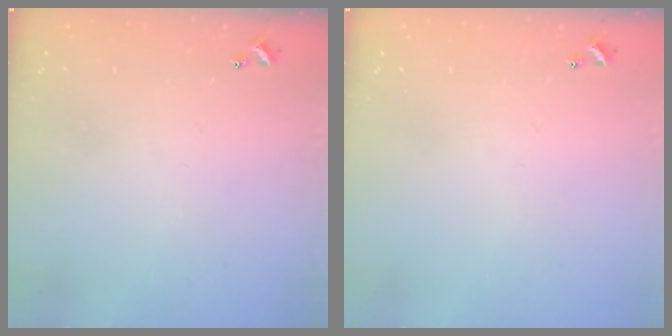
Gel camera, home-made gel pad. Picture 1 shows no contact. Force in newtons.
{"total": 0.0}